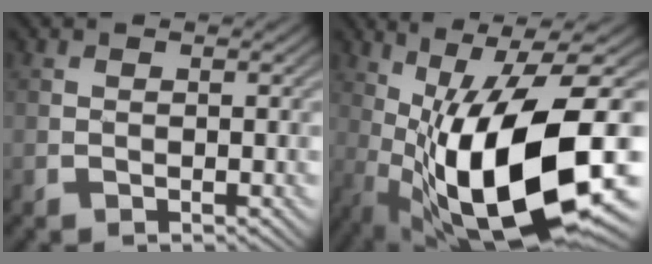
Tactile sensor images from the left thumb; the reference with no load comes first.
{"total": 17.6, "force": [-2.7, 6.0, 16.4], "torque": [-0.290, -0.010, -0.039]}